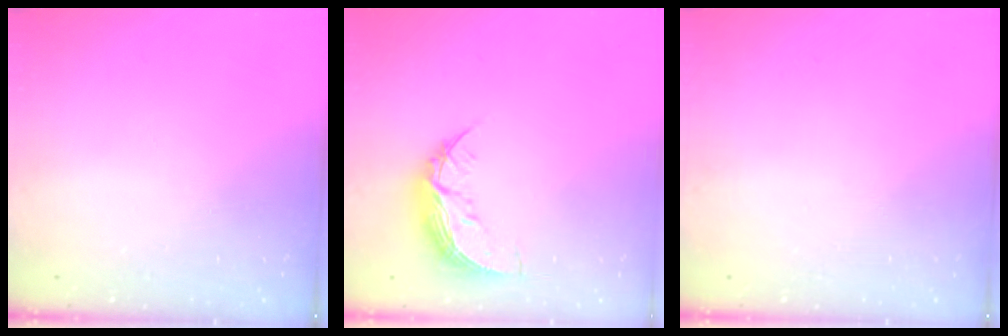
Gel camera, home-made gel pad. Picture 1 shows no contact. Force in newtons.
{"total": 8.7, "press": 8.7, "slide": 0.4}
{"total": 0.0}